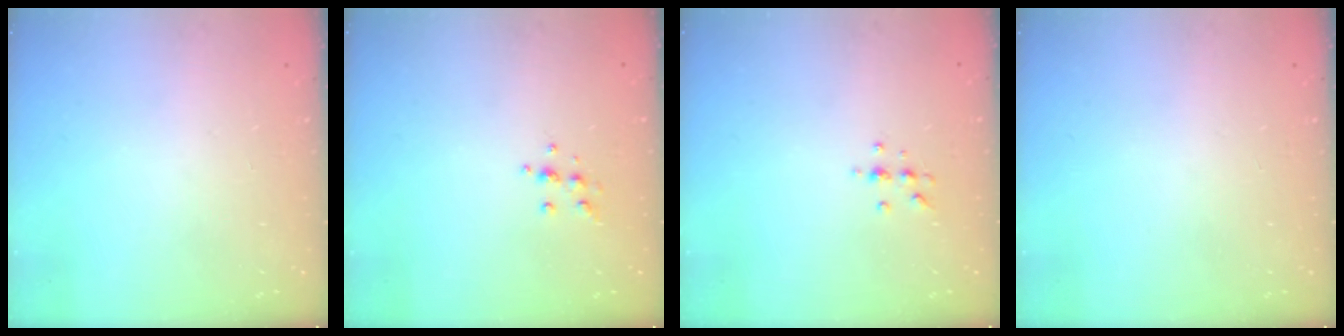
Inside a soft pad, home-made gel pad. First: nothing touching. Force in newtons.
{"total": 6.2, "press": 6.1, "slide": 0.7}
{"total": 4.0, "press": 3.8, "slide": 1.2}
{"total": 0.0}